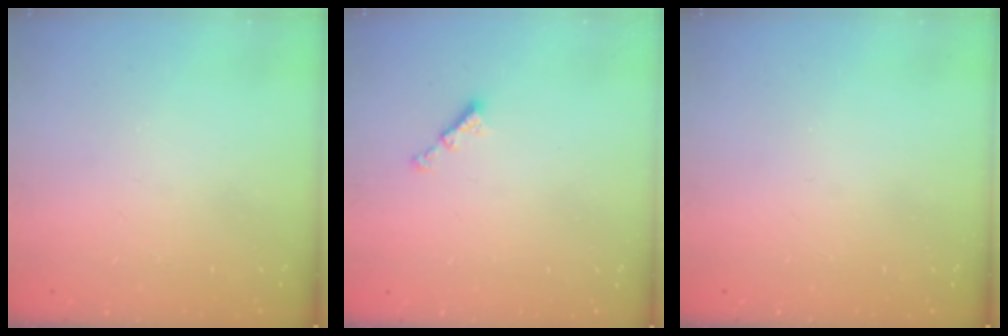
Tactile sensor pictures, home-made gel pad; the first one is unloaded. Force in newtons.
{"total": 2.4, "press": 2.4, "slide": 0.4}
{"total": 0.0}